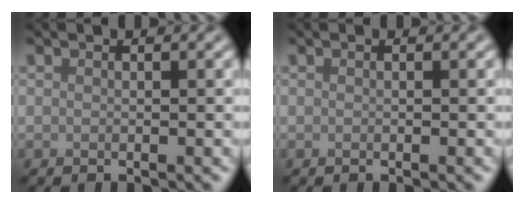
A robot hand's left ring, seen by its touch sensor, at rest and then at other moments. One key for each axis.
{"total": 0.0}